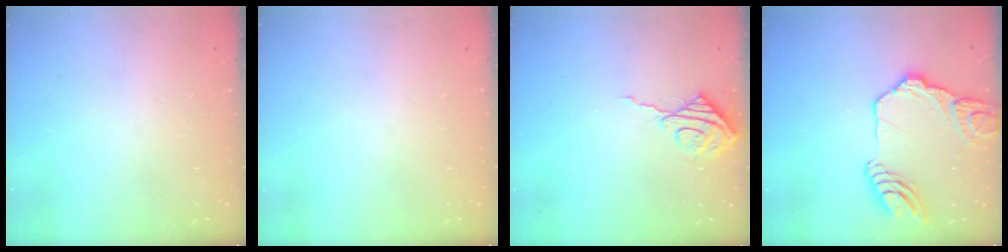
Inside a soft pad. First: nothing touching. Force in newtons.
{"total": 0.0}
{"total": 8.4, "press": 8.4, "slide": 0.2}
{"total": 15.3, "press": 15.3, "slide": 1.5}